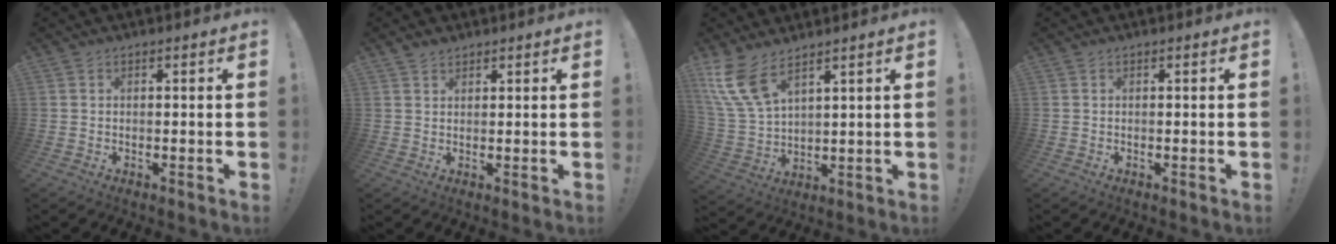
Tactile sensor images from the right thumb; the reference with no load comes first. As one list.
[{"total": 2.0, "force": [1.7, 0.8, 0.5], "torque": [-0.005, -0.011, 0.033]}, {"total": 10.5, "force": [7.5, 3.8, 6.4], "torque": [-0.148, -0.033, 0.147]}, {"total": 0.0}]